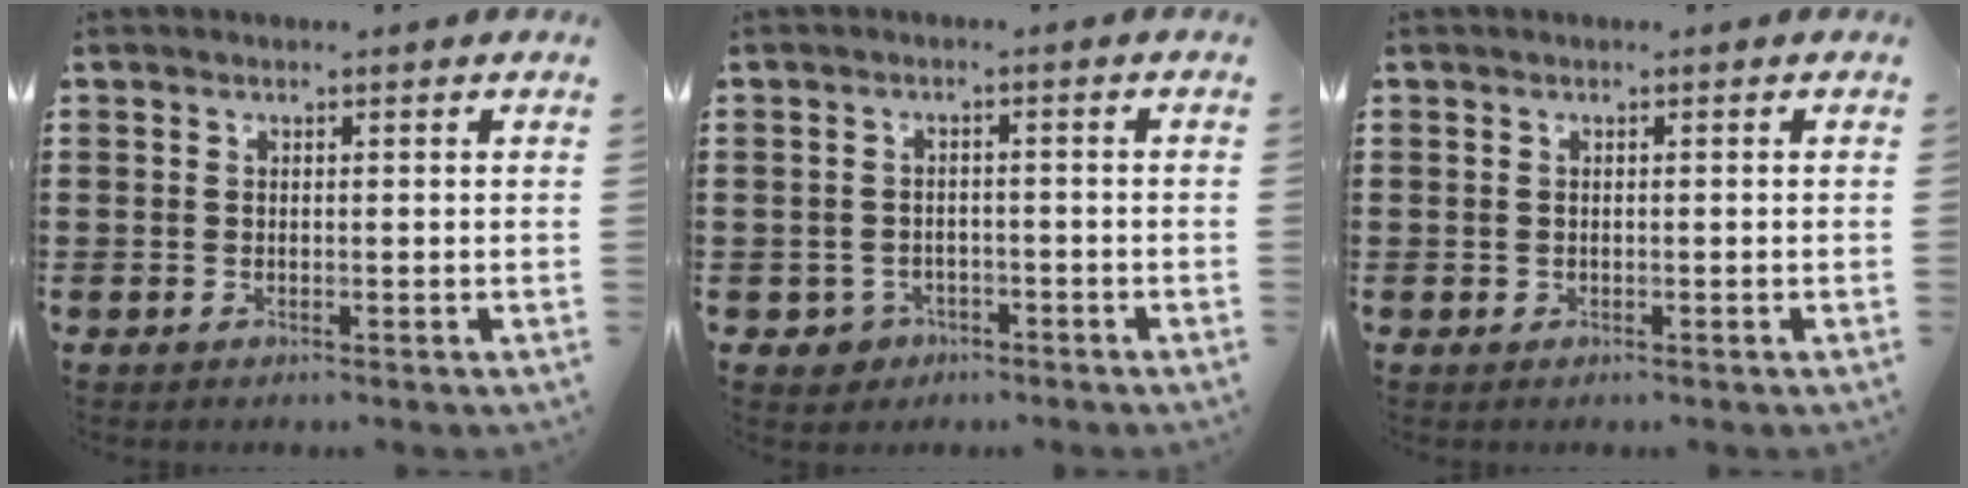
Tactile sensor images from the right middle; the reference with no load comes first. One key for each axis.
{"total": 2.1, "fx": -1.5, "fy": 1.4, "fz": 0.2, "tx": -0.012, "ty": -0.001, "tz": -0.034}
{"total": 0.0}